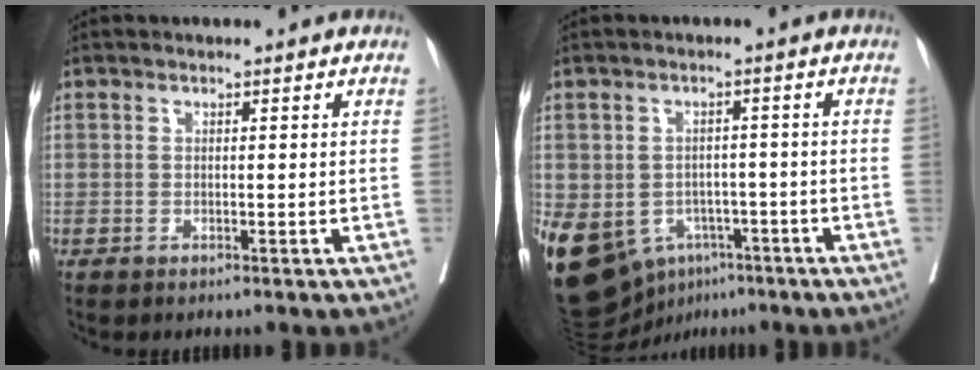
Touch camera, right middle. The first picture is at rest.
{"total": 19.1, "force": [-8.5, 14.3, 9.2], "torque": [-0.255, -0.007, -0.112]}